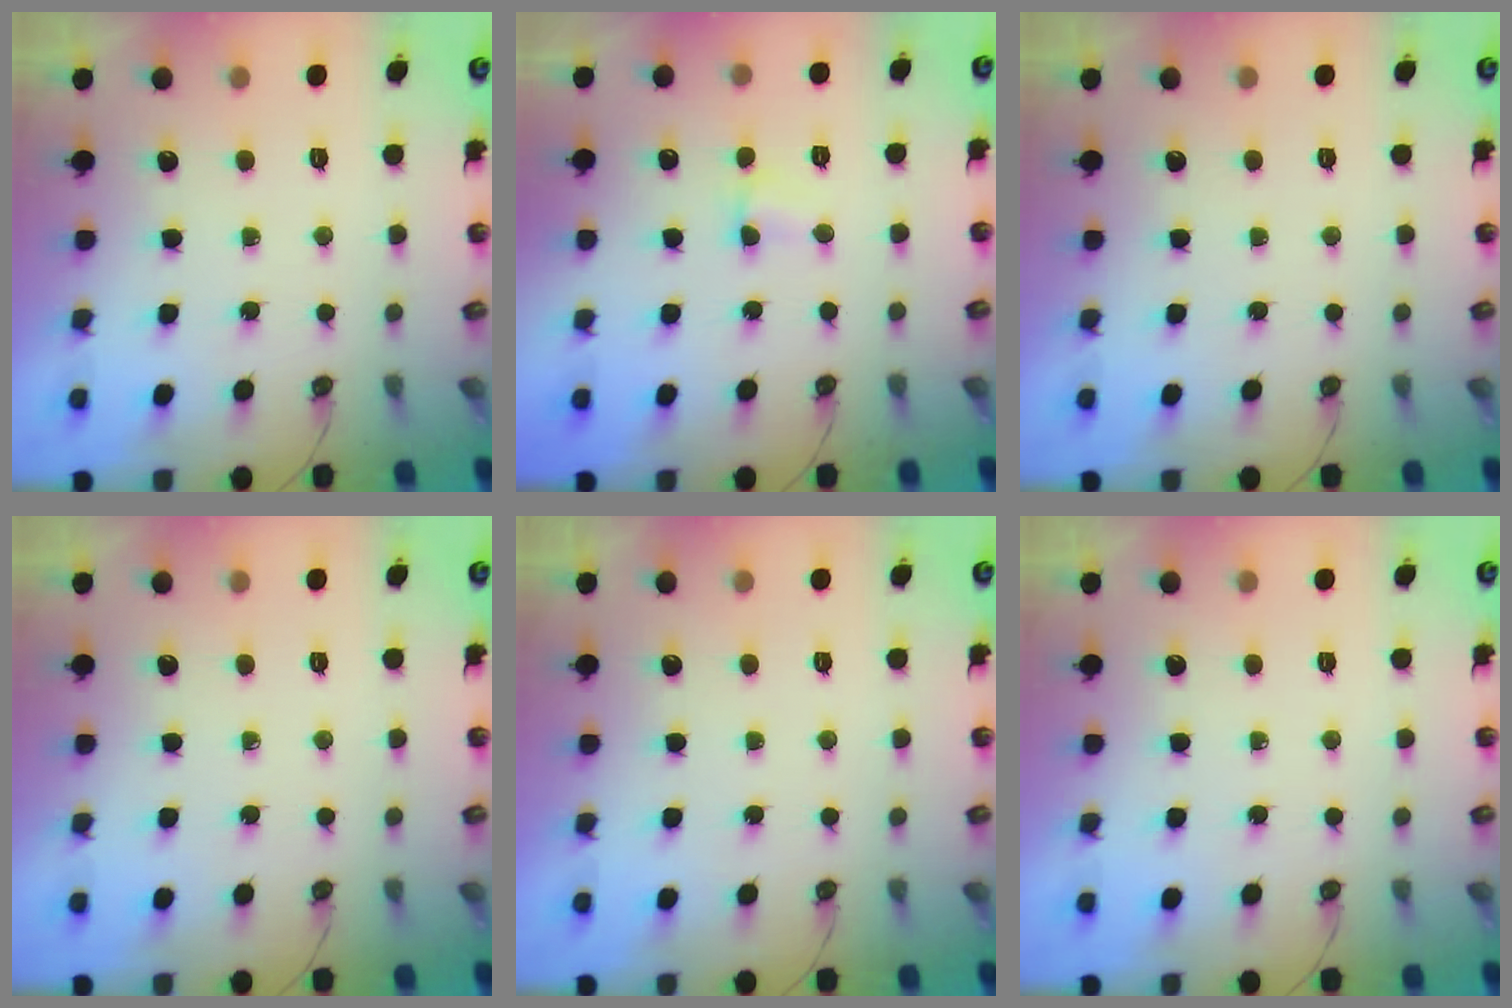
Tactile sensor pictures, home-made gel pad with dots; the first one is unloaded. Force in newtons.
{"total": 2.0, "press": 1.9, "slide": 0.5}
{"total": 0.0}
{"total": 0.0}
{"total": 0.0}
{"total": 0.0}